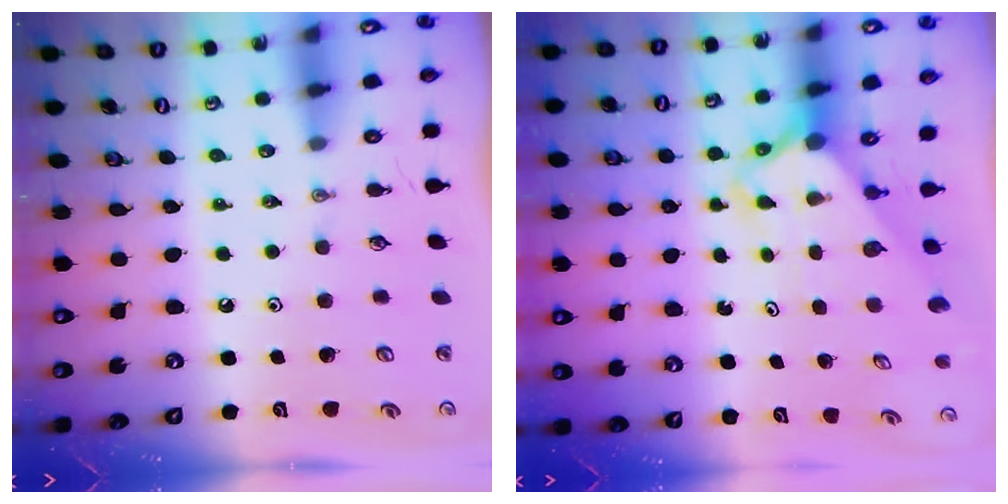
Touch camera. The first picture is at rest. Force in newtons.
{"total": 2.8, "press": 2.8, "slide": 0.2}